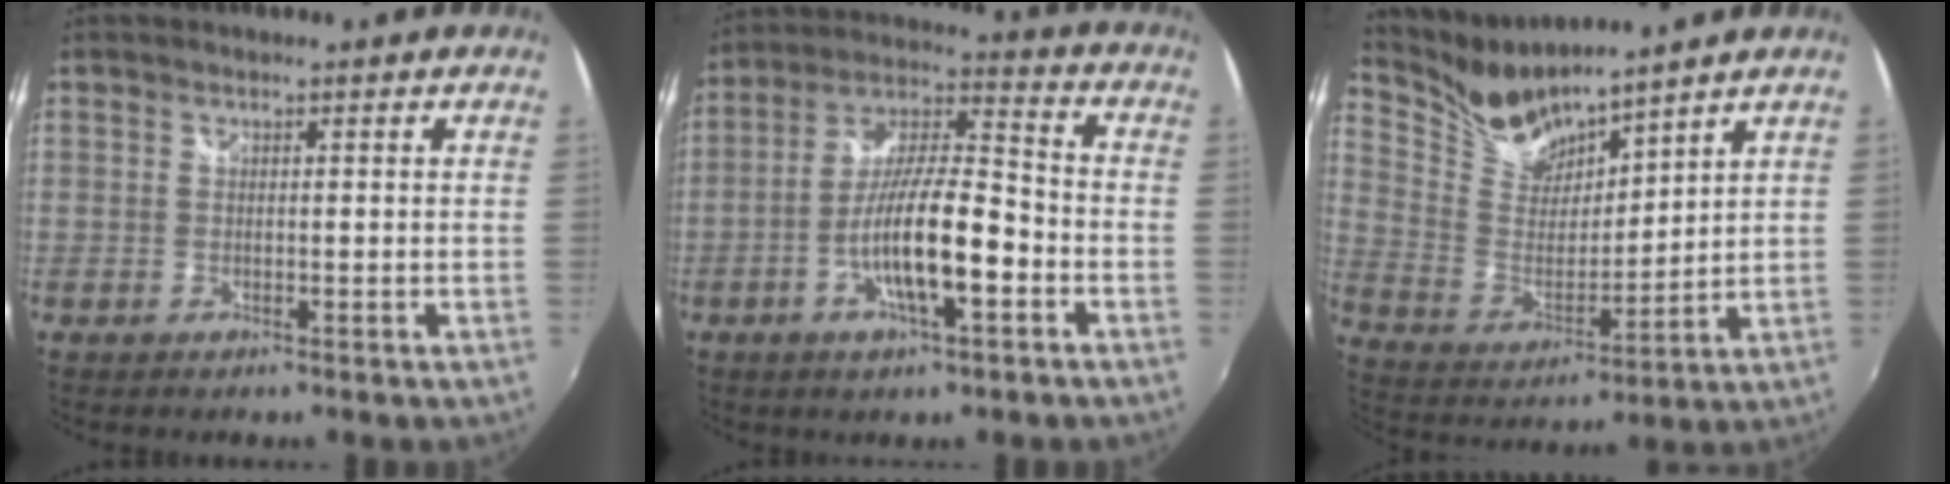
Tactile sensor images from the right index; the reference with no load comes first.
{"total": 14.2, "force": [-5.1, 3.3, 12.8], "torque": [-0.245, 0.002, -0.092]}
{"total": 9.7, "force": [9.3, 2.1, 2.2], "torque": [-0.063, -0.017, 0.190]}